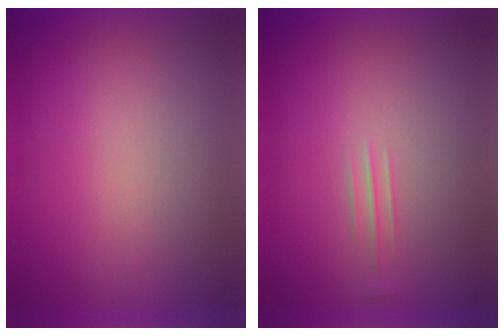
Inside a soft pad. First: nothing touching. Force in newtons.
{"total": 1.1}